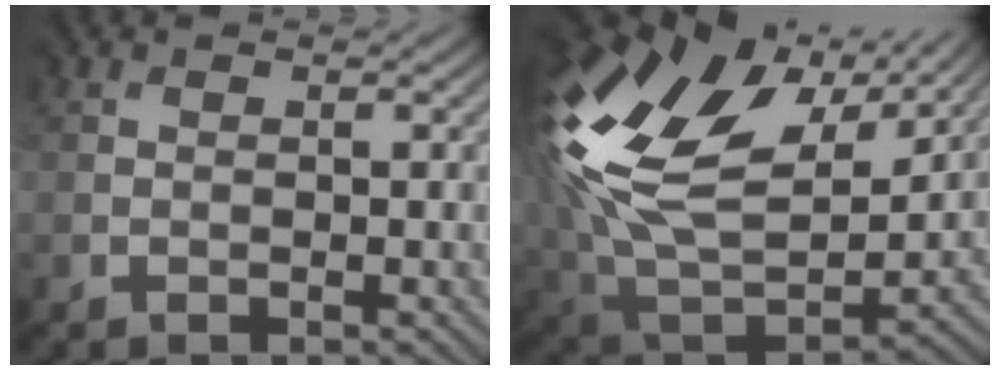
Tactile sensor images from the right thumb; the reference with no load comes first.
{"total": 20.2, "force": [7.7, 12.4, 13.9], "torque": [-0.346, 0.017, 0.142]}